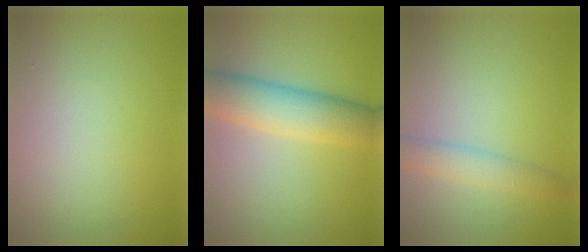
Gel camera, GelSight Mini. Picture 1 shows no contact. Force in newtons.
{"total": 6.4, "press": 6.4, "slide": 0.1}
{"total": 2.6, "press": 2.6, "slide": 0.1}